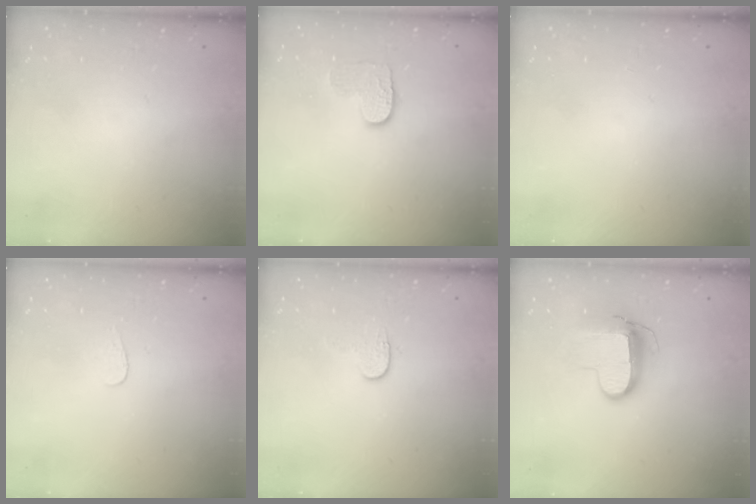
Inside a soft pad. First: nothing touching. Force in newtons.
{"total": 6.6, "press": 6.6, "slide": 0.3}
{"total": 0.0}
{"total": 3.5, "press": 3.5, "slide": 0.3}
{"total": 3.8, "press": 3.8, "slide": 0.4}
{"total": 10.8, "press": 10.8, "slide": 0.9}